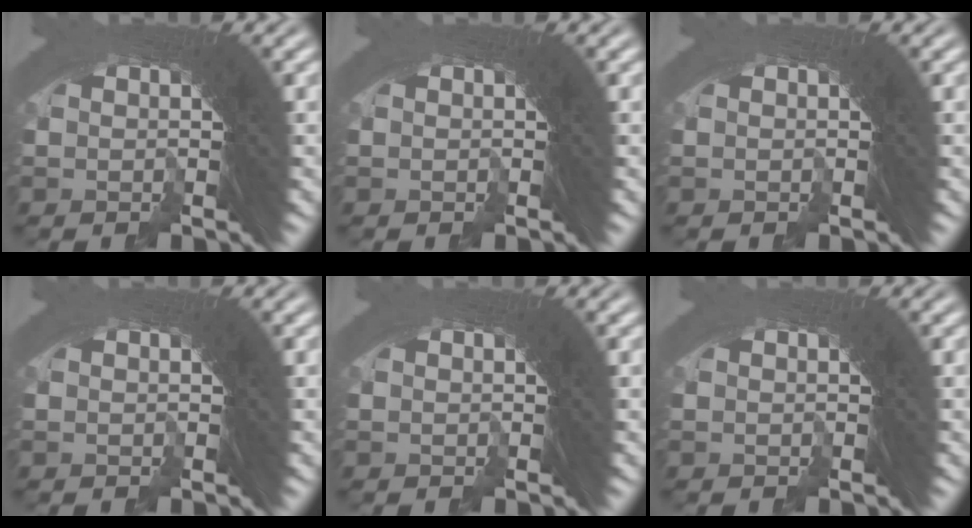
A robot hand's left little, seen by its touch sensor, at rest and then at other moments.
{"total": 0.0}
{"total": 0.0}
{"total": 0.0}
{"total": 0.0}
{"total": 0.0}